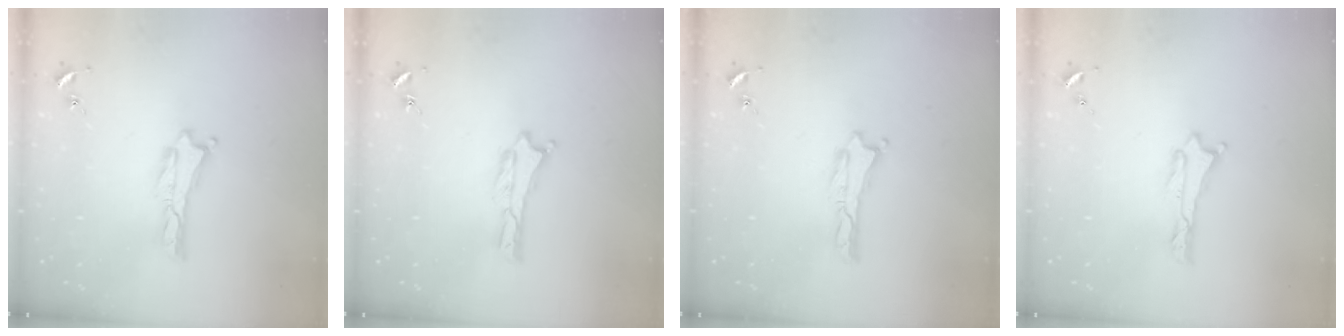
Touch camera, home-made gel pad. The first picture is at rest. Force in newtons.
{"total": 0.0}
{"total": 0.0}
{"total": 0.0}